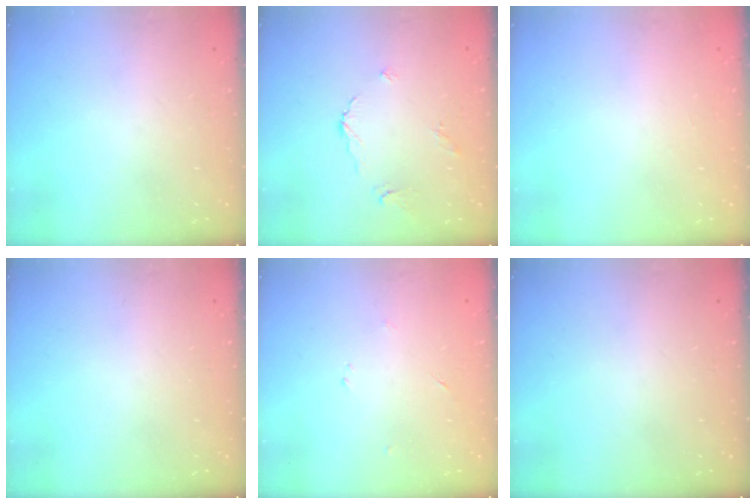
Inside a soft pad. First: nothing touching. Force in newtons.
{"total": 4.4, "press": 4.3, "slide": 0.4}
{"total": 1.7, "press": 1.7, "slide": 0.1}
{"total": 0.0}
{"total": 2.3, "press": 2.2, "slide": 0.3}
{"total": 0.0}